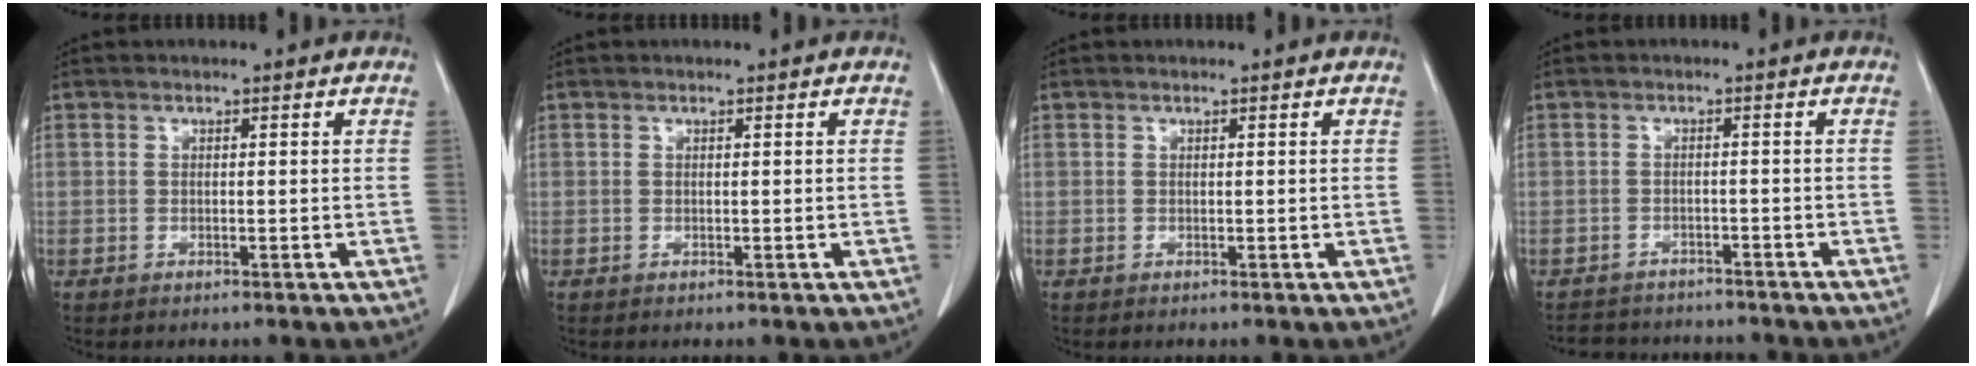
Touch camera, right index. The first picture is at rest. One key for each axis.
{"total": 0.0}
{"total": 0.0}
{"total": 7.1, "fx": -6.6, "fy": 2.6, "fz": 1.0, "tx": -0.012, "ty": 0.005, "tz": -0.089}